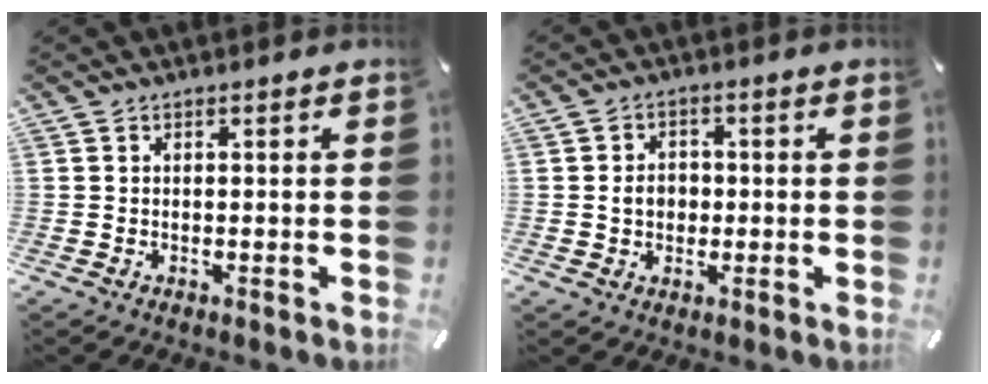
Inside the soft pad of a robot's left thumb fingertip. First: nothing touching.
{"total": 5.1, "force": [-0.3, 4.4, 2.5], "torque": [-0.032, 0.003, -0.007]}